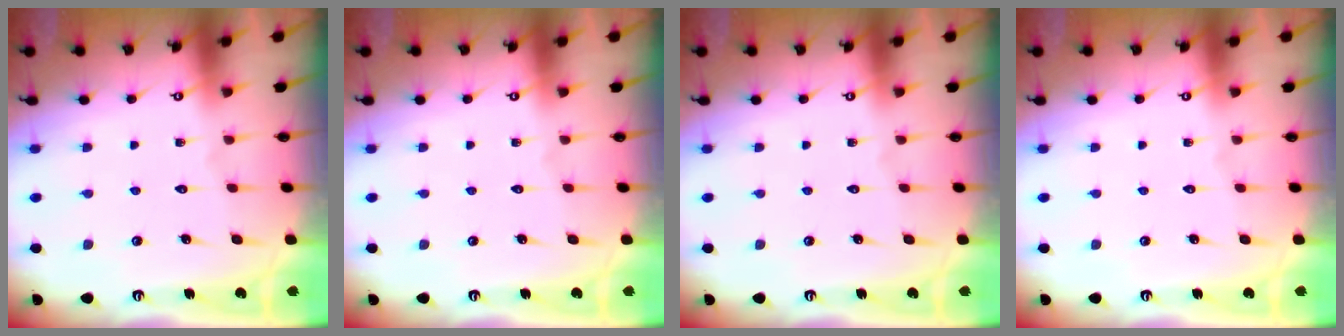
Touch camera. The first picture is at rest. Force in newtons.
{"total": 0.0}
{"total": 0.0}
{"total": 0.0}